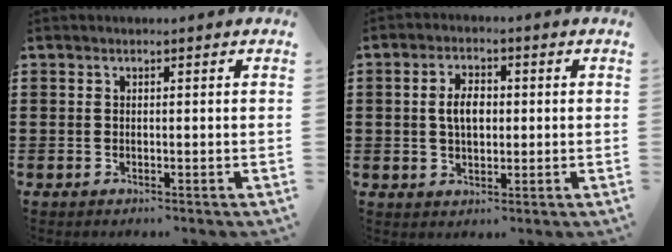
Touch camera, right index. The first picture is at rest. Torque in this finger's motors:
{"motor_torque": [0.25, -0.02, 0.39, 0.12]}